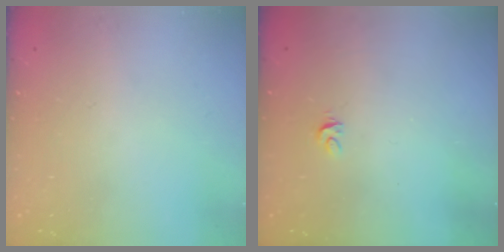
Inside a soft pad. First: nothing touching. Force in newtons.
{"total": 3.9, "press": 3.9, "slide": 0.2}